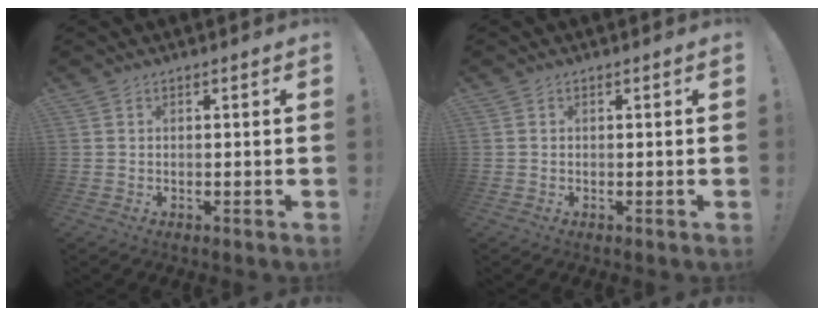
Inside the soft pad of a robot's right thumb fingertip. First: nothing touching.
{"total": 0.0}